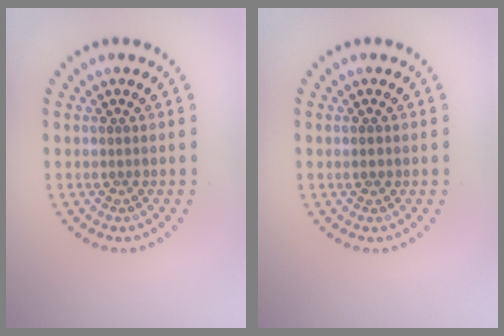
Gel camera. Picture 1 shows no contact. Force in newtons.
{"total": 1.1, "press": 1.1, "slide": 0.1}